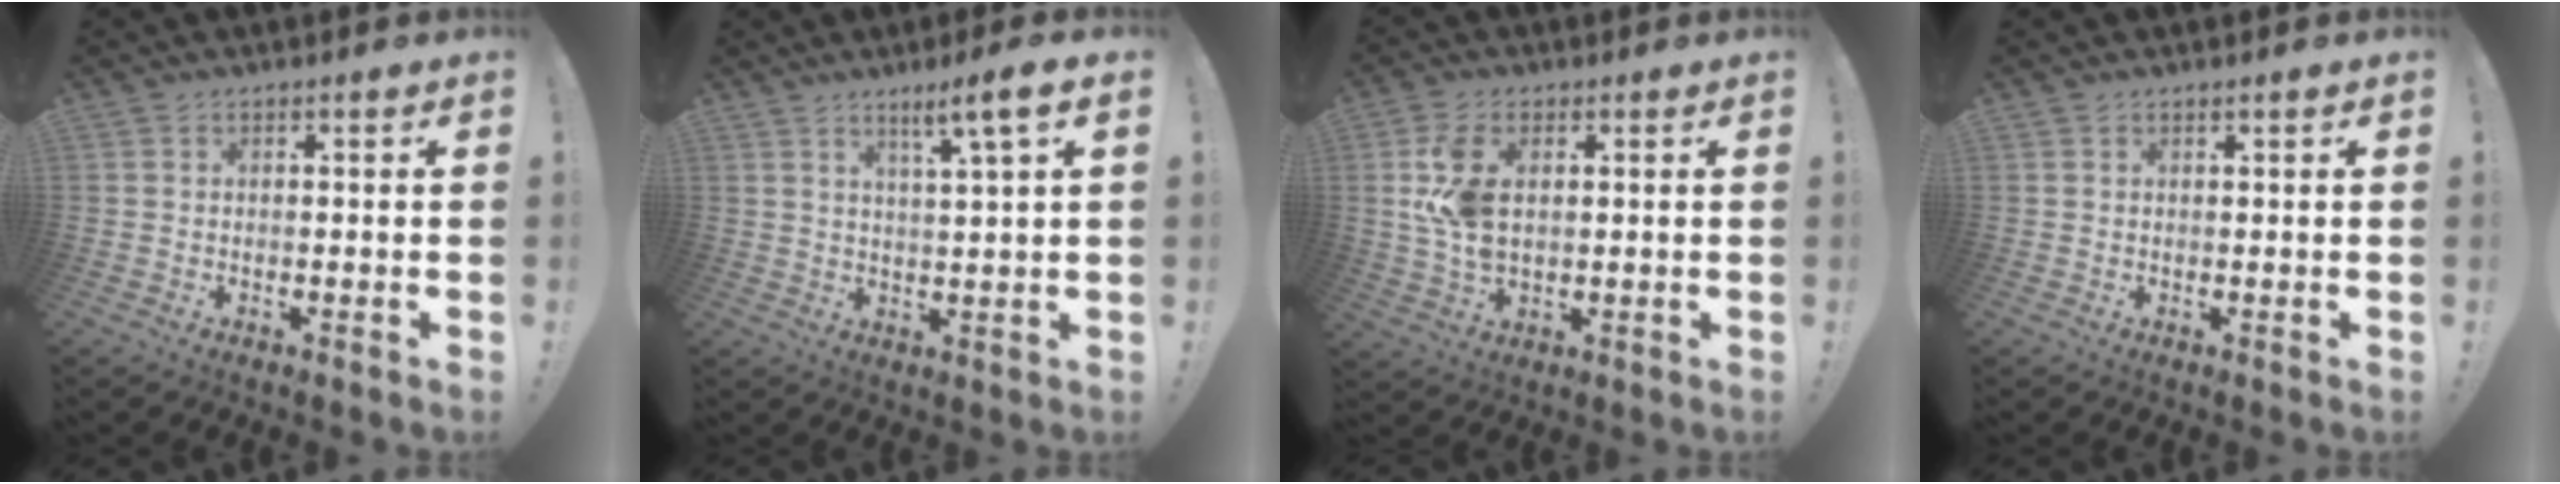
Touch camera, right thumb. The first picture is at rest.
{"total": 6.9, "force": [3.9, -0.3, 5.7], "torque": [-0.076, -0.019, 0.053]}
{"total": 9.9, "force": [1.9, 6.0, 7.7], "torque": [-0.150, -0.012, 0.030]}
{"total": 0.6, "force": [0.6, -0.1, 0.2], "torque": [0.004, -0.003, 0.008]}